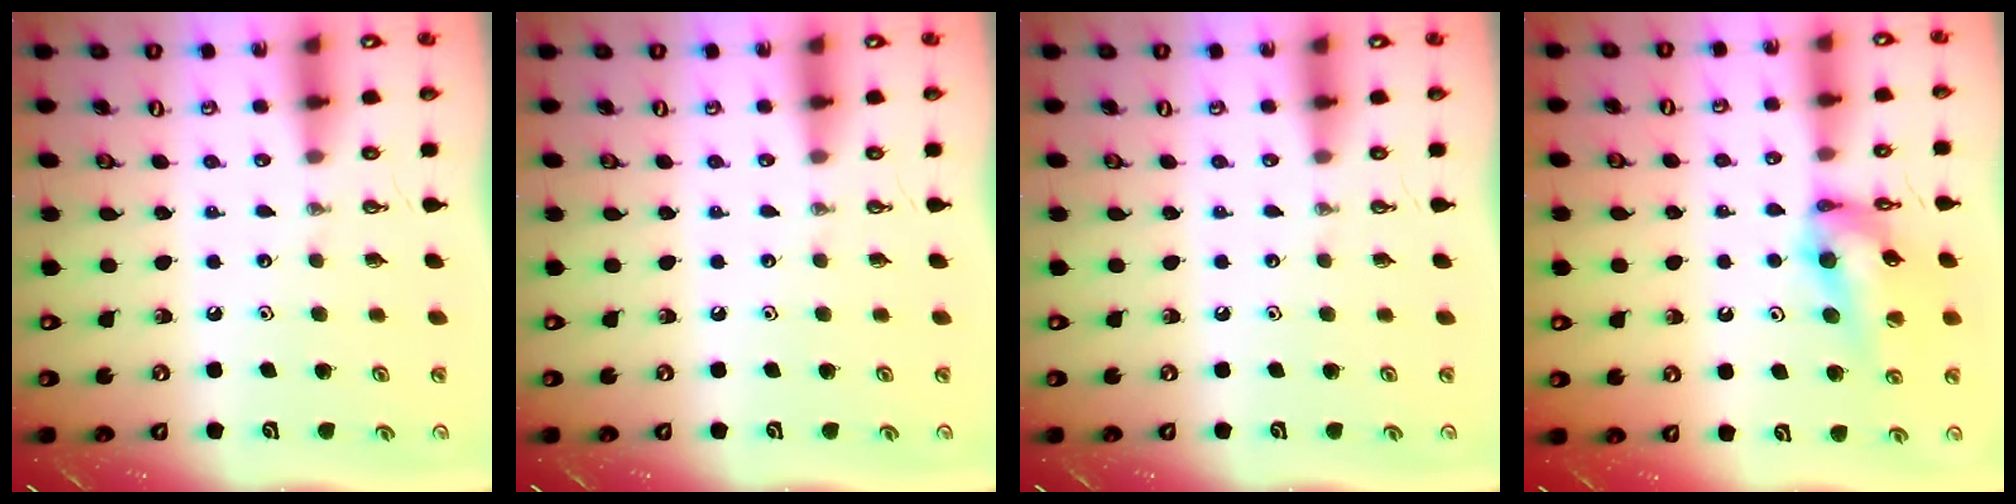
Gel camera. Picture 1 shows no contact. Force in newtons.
{"total": 0.0}
{"total": 0.0}
{"total": 12.5, "press": 12.5, "slide": 1.0}